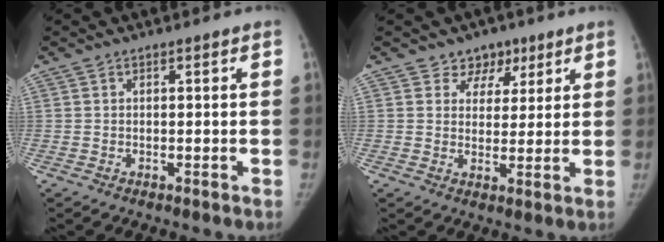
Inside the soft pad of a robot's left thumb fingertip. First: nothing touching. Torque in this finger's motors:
{"motor_torque": [-0.34, -0.25, -0.22, 0.31, -0.09]}